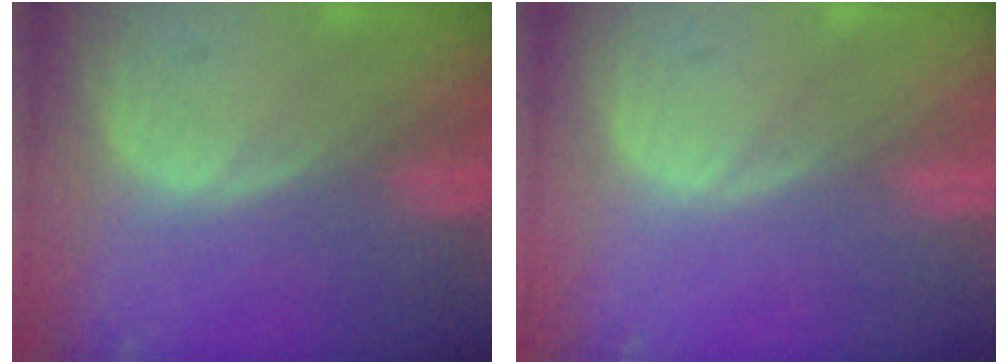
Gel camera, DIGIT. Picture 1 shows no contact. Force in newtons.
{"total": 0.0}